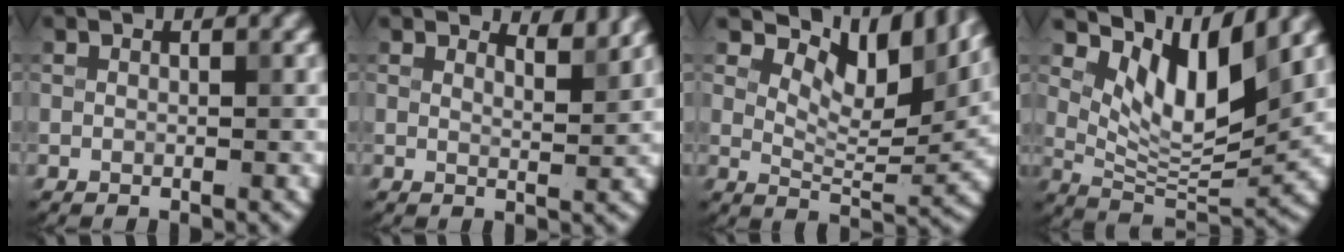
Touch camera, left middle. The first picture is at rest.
{"total": 2.2, "force": [2.2, 0.2, 0.6], "torque": [-0.007, -0.004, 0.025]}
{"total": 9.1, "force": [5.8, 3.9, 5.8], "torque": [-0.086, 0.002, 0.098]}
{"total": 7.6, "force": [3.9, 2.9, 5.8], "torque": [-0.100, -0.015, 0.074]}